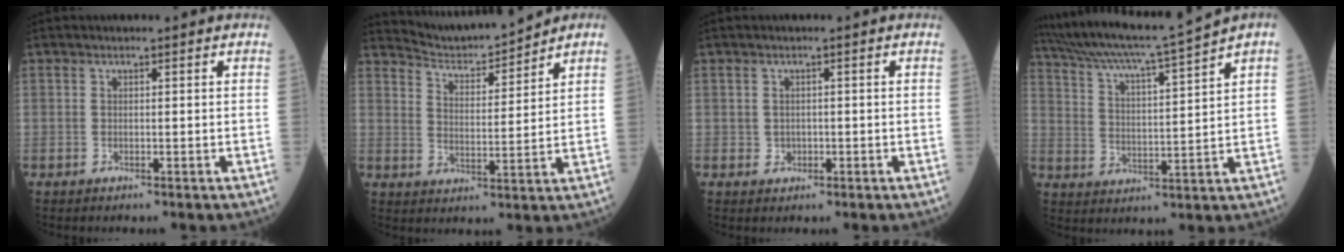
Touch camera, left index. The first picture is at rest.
{"total": 8.1, "force": [8.0, 0.1, 0.9], "torque": [-0.030, 0.005, 0.146]}
{"total": 1.3, "force": [-0.2, 1.2, 0.5], "torque": [-0.009, 0.002, 0.001]}
{"total": 14.5, "force": [12.6, -2.0, 6.9], "torque": [-0.126, -0.008, 0.208]}